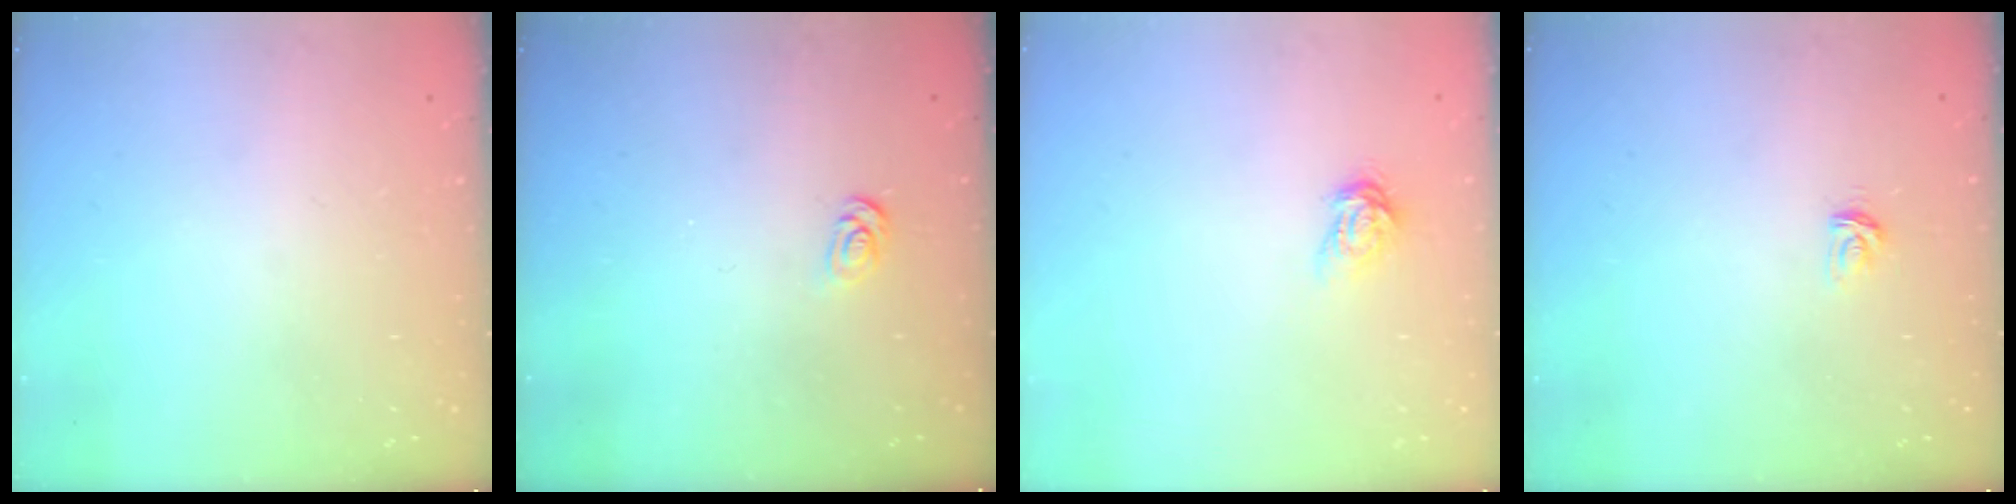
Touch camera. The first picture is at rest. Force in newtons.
{"total": 2.6, "press": 2.6, "slide": 0.4}
{"total": 4.0, "press": 4.0, "slide": 0.5}
{"total": 2.7, "press": 2.7, "slide": 0.4}